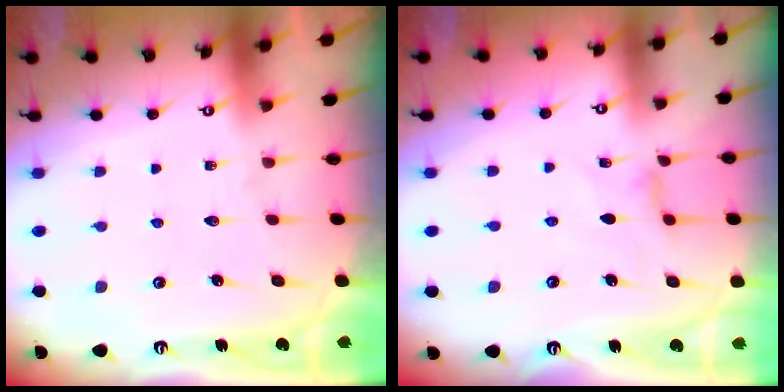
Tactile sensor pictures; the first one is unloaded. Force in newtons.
{"total": 2.8, "press": 2.8, "slide": 0.3}